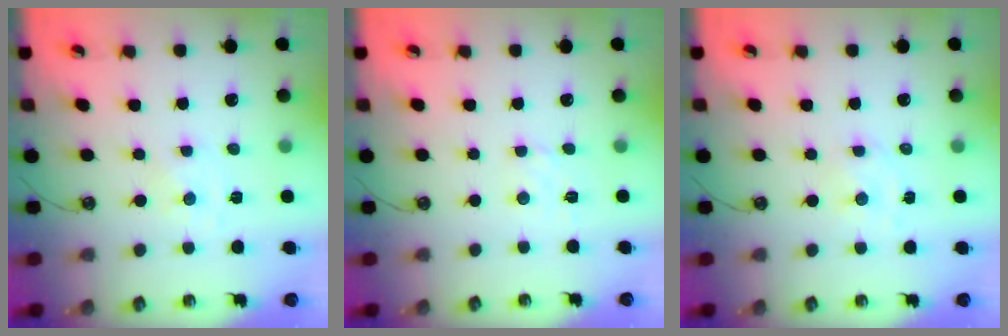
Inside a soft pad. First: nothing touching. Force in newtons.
{"total": 2.1, "press": 2.0, "slide": 0.6}
{"total": 1.8, "press": 1.8, "slide": 0.0}